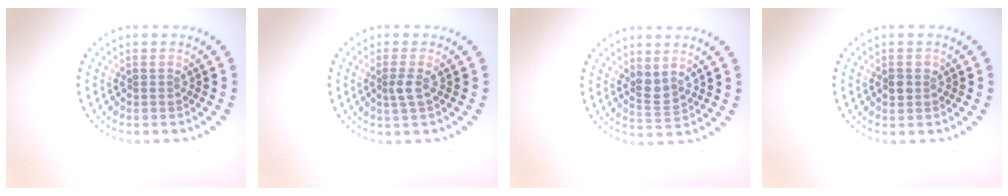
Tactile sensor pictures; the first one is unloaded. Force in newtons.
{"total": 1.4, "press": 1.1, "slide": 0.9}
{"total": 1.8, "press": 1.5, "slide": 1.0}
{"total": 1.1, "press": 1.0, "slide": 0.3}